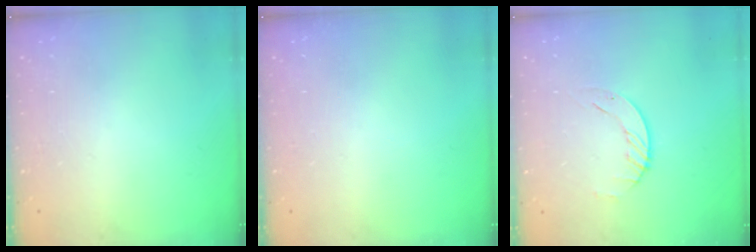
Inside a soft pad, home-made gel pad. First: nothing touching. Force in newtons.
{"total": 0.0}
{"total": 2.3, "press": 2.3, "slide": 0.3}